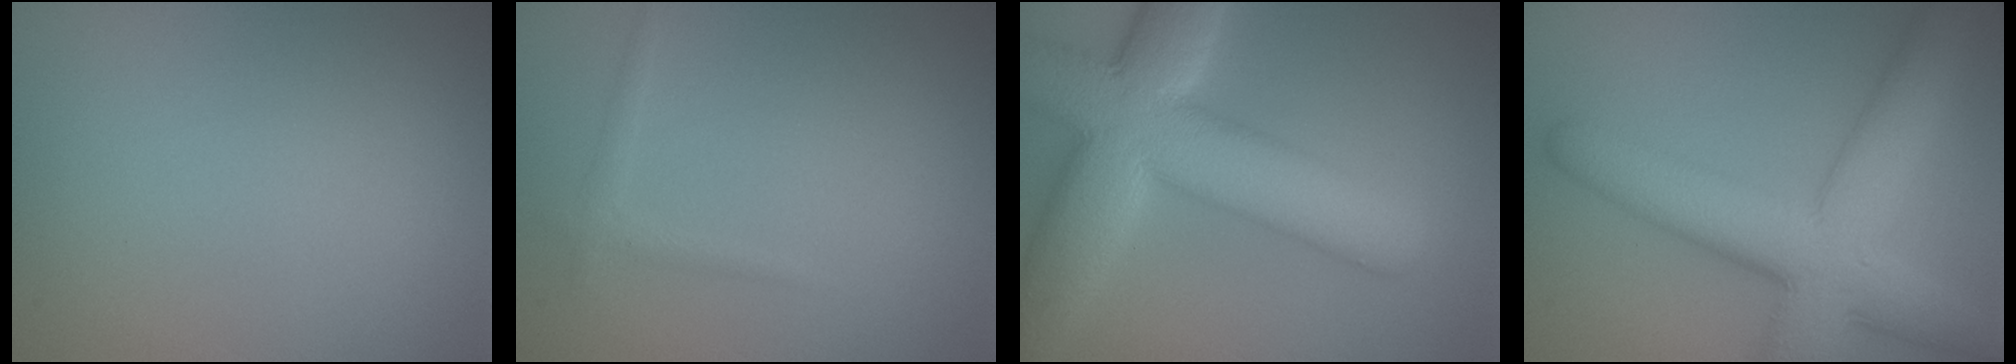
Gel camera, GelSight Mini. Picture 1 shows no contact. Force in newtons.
{"total": 0.9, "press": 0.9, "slide": 0.1}
{"total": 12.3, "press": 12.3, "slide": 0.8}
{"total": 9.0, "press": 9.0, "slide": 0.2}